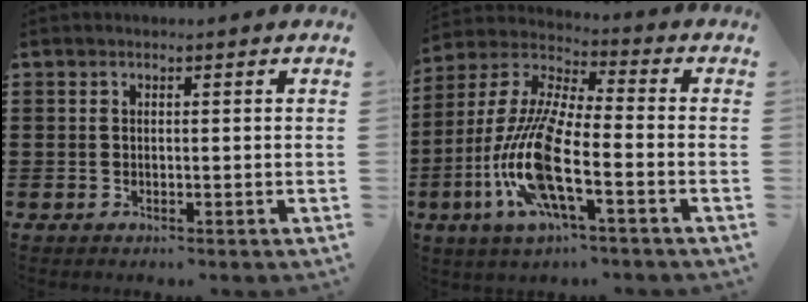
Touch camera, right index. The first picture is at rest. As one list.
[{"total": 13.5, "force": [-5.7, 3.1, 11.9], "torque": [-0.277, -0.026, -0.117]}]